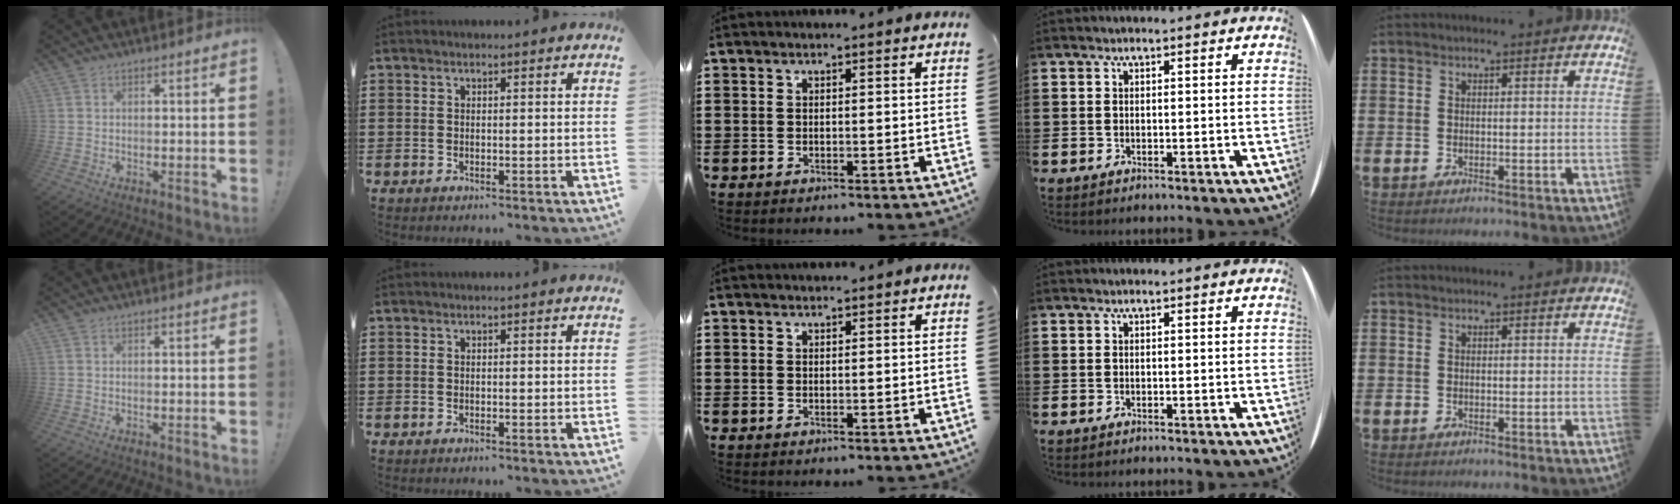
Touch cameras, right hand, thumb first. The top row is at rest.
{"middle": {"total": 0.6, "force": [0.6, 0.0, 0.0], "torque": [-0.002, 0.001, 0.012]}}